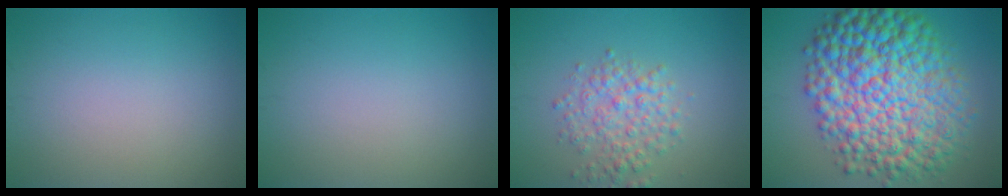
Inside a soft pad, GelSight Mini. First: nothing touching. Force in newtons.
{"total": 0.0}
{"total": 3.7, "press": 3.7, "slide": 0.1}
{"total": 14.6, "press": 14.6, "slide": 0.0}